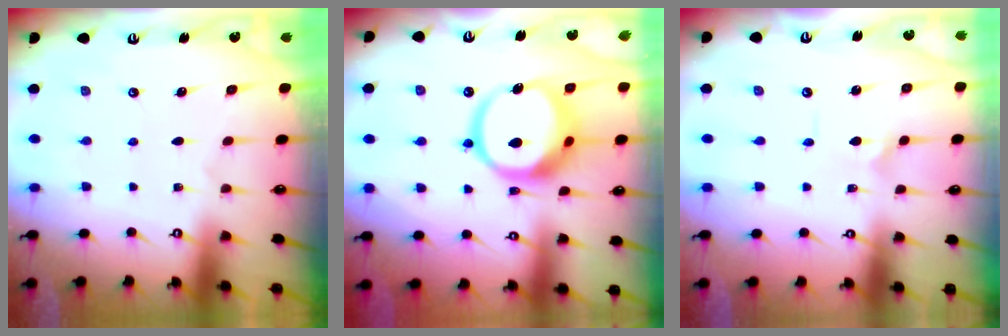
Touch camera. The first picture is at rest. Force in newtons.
{"total": 15.8, "press": 15.7, "slide": 1.8}
{"total": 1.6, "press": 1.6, "slide": 0.1}